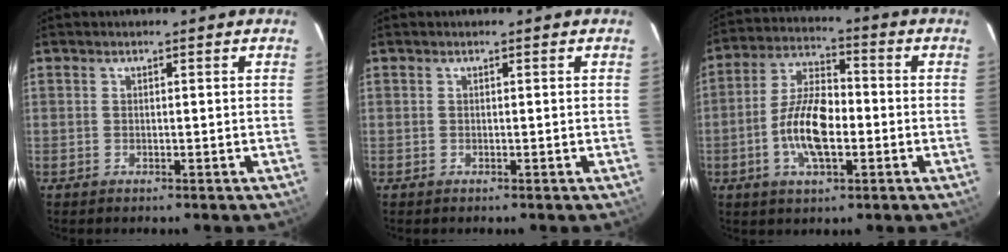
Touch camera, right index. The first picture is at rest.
{"total": 0.0}
{"total": 11.6, "force": [-2.8, 5.2, 10.0], "torque": [-0.203, 0.008, -0.053]}